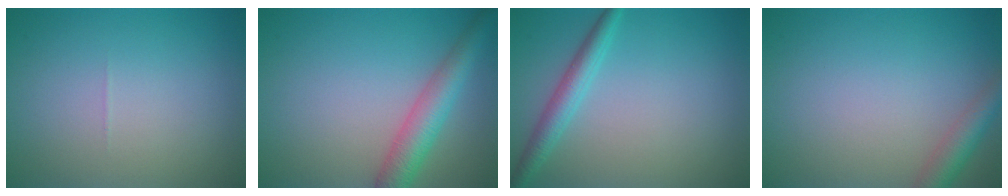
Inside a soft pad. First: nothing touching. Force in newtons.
{"total": 4.3, "press": 4.3, "slide": 0.1}
{"total": 2.6, "press": 2.6, "slide": 0.1}
{"total": 2.9, "press": 2.9, "slide": 0.2}